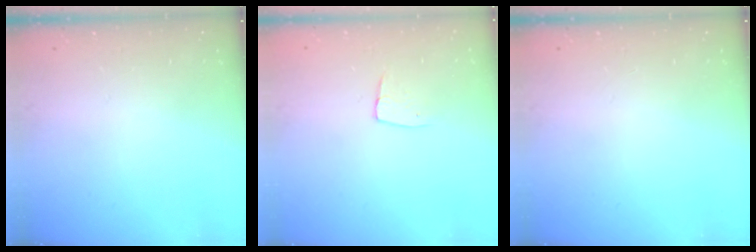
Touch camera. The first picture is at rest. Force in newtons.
{"total": 4.8, "press": 4.8, "slide": 0.3}
{"total": 0.0}